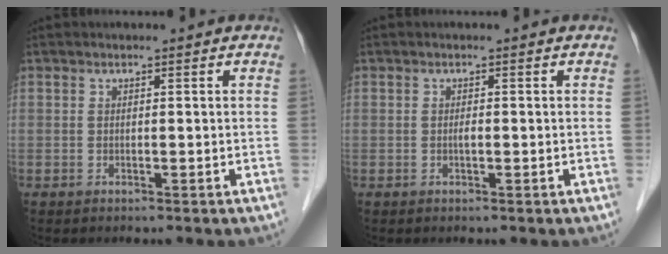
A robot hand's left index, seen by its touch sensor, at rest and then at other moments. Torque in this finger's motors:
{"motor_torque": [0.28, 0.16, 0.01, 0.04]}